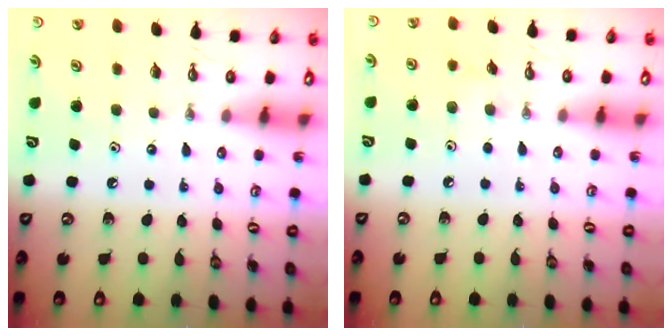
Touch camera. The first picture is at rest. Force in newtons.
{"total": 4.9, "press": 4.3, "slide": 2.2}